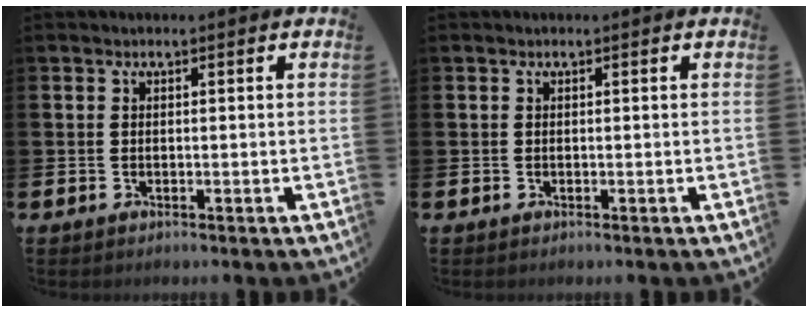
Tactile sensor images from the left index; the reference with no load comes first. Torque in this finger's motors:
{"motor_torque": [0.00, 0.00, 0.00, -0.01]}